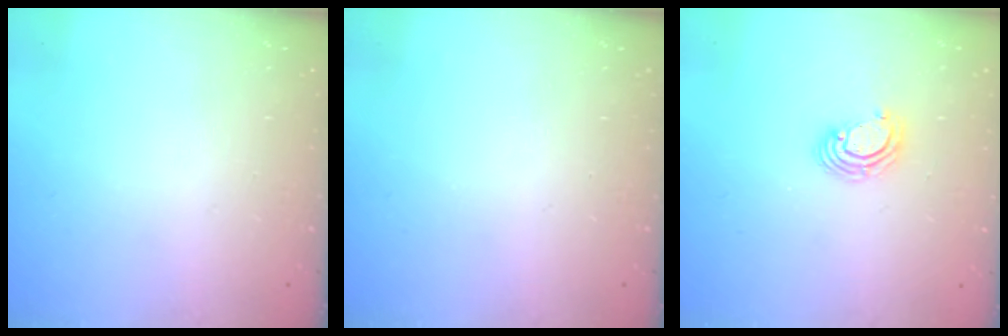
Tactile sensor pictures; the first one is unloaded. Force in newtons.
{"total": 0.0}
{"total": 4.0, "press": 3.9, "slide": 0.2}